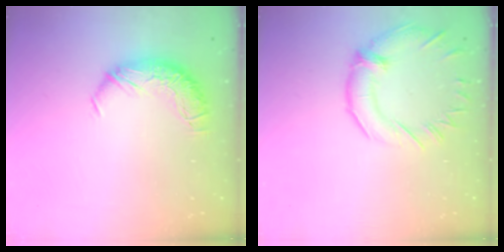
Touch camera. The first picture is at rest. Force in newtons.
{"total": 2.0, "press": 1.7, "slide": 1.0}